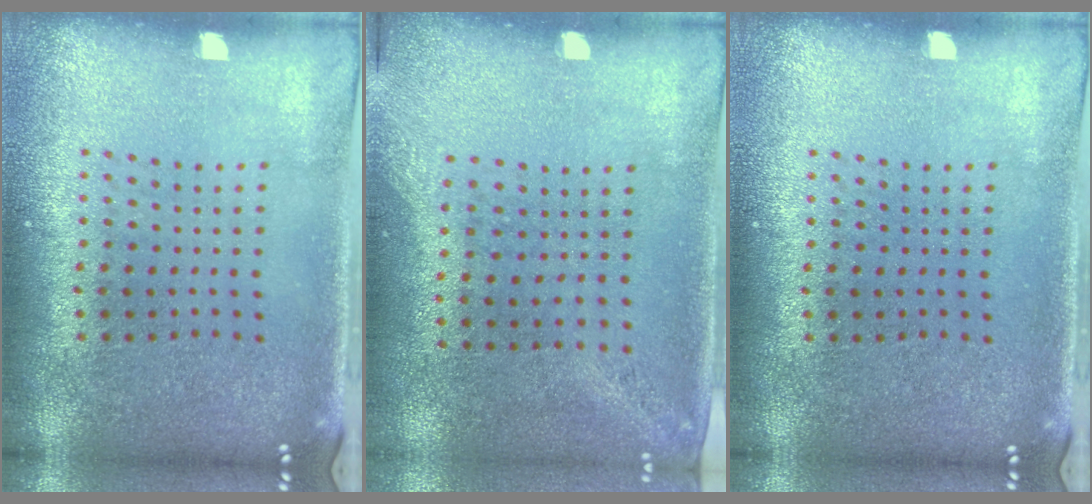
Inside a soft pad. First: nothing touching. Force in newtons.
{"total": 1.4, "press": 1.0, "slide": 1.0}
{"total": 0.0}